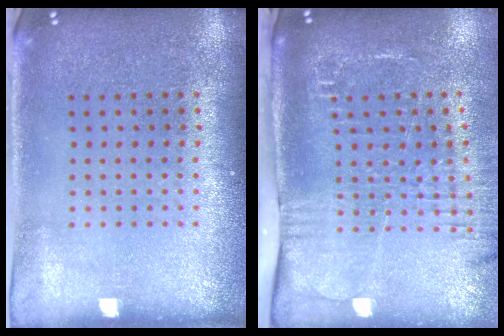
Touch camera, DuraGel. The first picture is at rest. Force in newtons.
{"total": 2.6, "press": 2.1, "slide": 1.6}